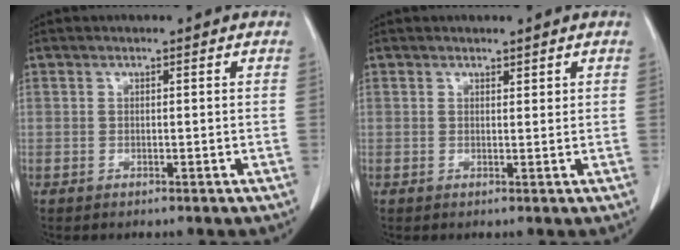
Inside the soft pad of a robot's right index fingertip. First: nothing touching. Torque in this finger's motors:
{"motor_torque": [-0.20, 0.40, -0.08, -0.01]}